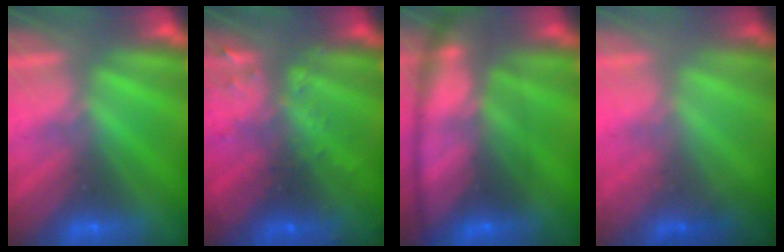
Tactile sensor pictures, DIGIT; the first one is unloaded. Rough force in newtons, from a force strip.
{"total": 3.1}
{"total": 7.4}
{"total": 1.4}